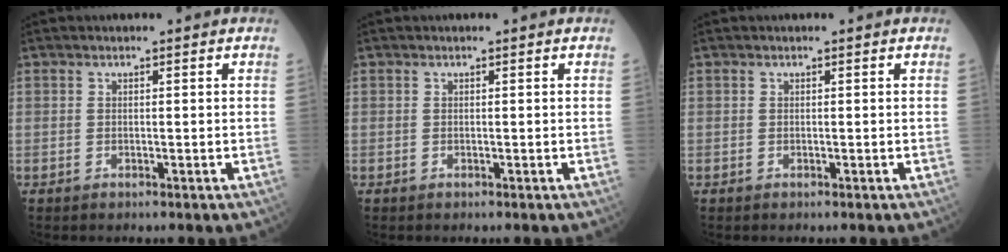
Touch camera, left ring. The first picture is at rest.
{"total": 0.0}
{"total": 0.0}